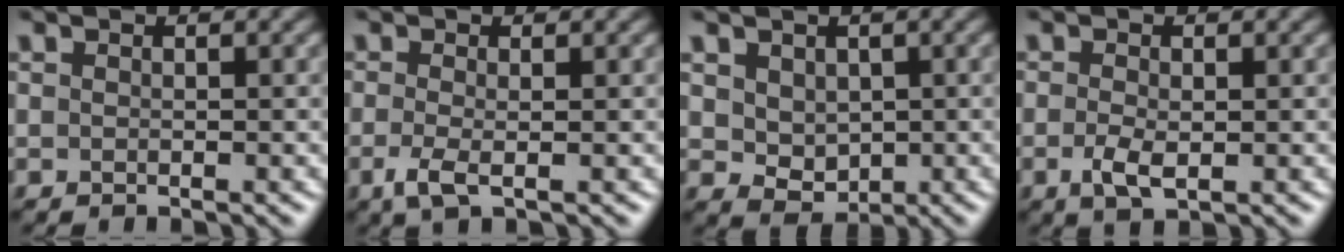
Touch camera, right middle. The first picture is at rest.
{"total": 2.1, "force": [-0.7, 0.7, 1.9], "torque": [-0.045, -0.009, -0.017]}
{"total": 2.6, "force": [0.5, 2.0, 1.5], "torque": [-0.029, -0.007, 0.013]}
{"total": 2.2, "force": [-0.5, 1.0, 1.8], "torque": [-0.041, -0.006, -0.008]}